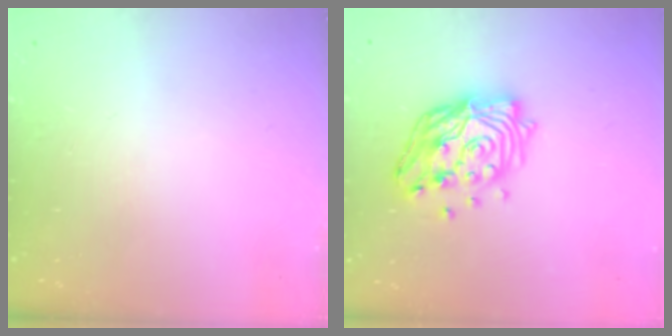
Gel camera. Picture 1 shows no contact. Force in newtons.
{"total": 15.5, "press": 15.4, "slide": 1.4}